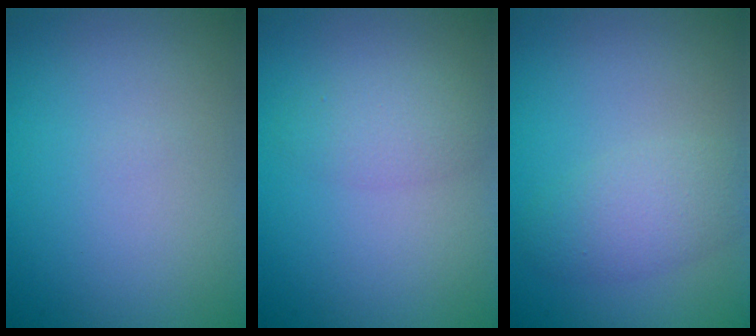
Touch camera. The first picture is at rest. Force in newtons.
{"total": 2.3, "press": 2.3, "slide": 0.1}
{"total": 3.2, "press": 3.2, "slide": 0.1}